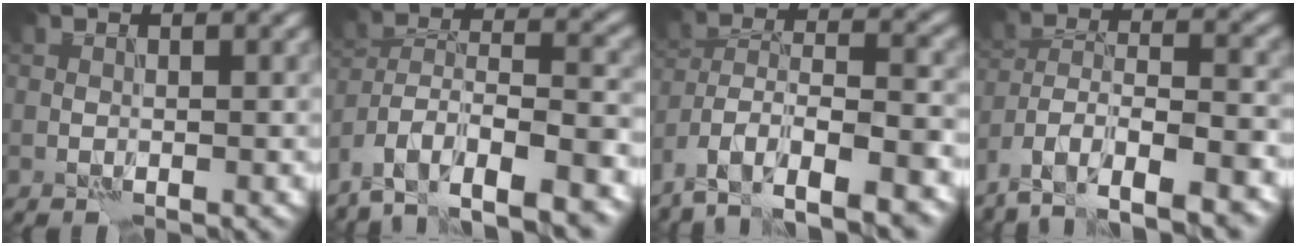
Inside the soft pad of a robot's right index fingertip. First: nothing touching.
{"total": 14.7, "force": [-11.5, 5.5, 7.4], "torque": [-0.110, 0.007, -0.150]}
{"total": 12.2, "force": [-9.1, 4.7, 6.7], "torque": [-0.105, 0.010, -0.134]}
{"total": 11.0, "force": [-8.4, 3.9, 6.0], "torque": [-0.092, 0.004, -0.132]}